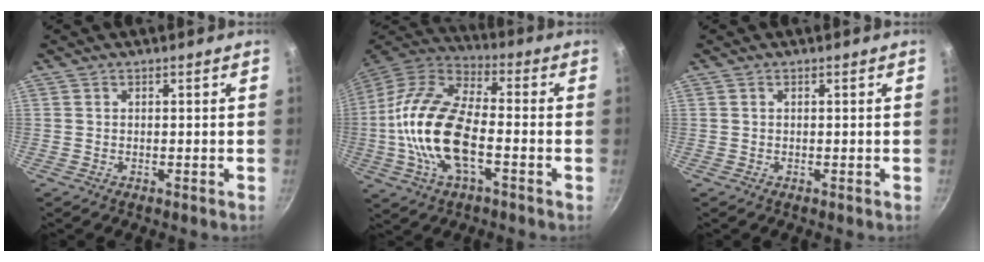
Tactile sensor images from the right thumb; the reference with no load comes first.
{"total": 18.9, "force": [-3.5, 8.9, 16.2], "torque": [-0.332, 0.025, -0.068]}
{"total": 0.0}